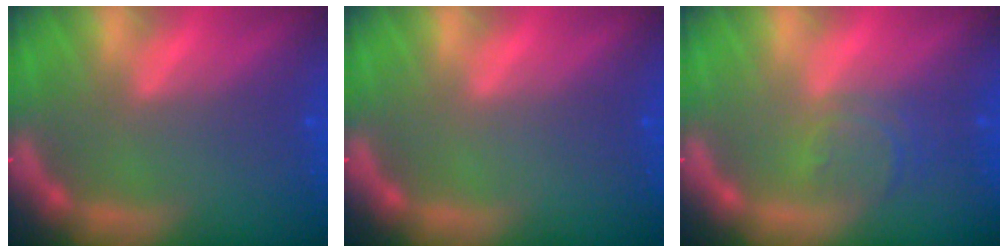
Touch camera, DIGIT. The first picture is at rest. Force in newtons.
{"total": 0.0}
{"total": 3.0}